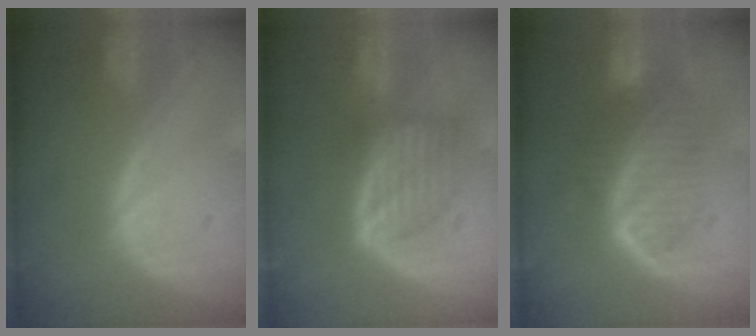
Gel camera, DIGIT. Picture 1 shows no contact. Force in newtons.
{"total": 6.3, "press": 6.0, "slide": 1.7}
{"total": 6.6, "press": 6.4, "slide": 1.8}